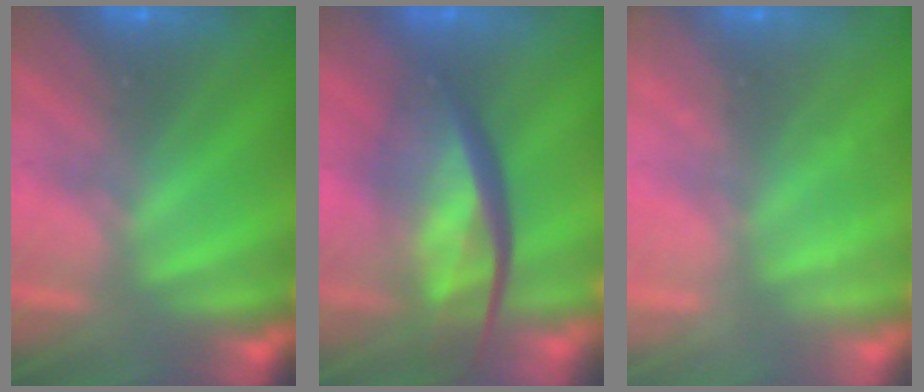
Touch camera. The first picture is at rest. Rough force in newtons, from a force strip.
{"total": 10.2}
{"total": 2.2}